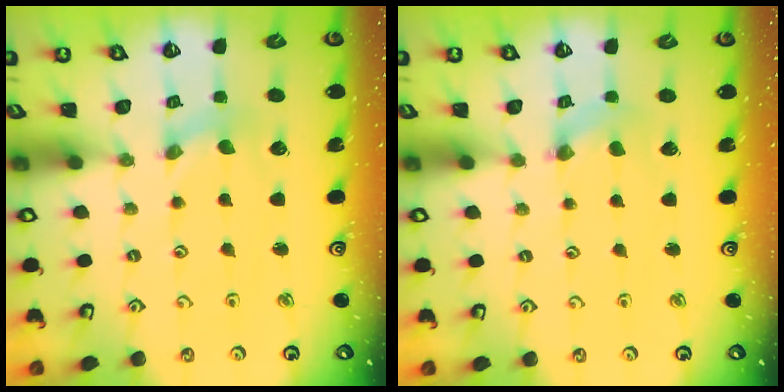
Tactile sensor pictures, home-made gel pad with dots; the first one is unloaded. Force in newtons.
{"total": 0.0}